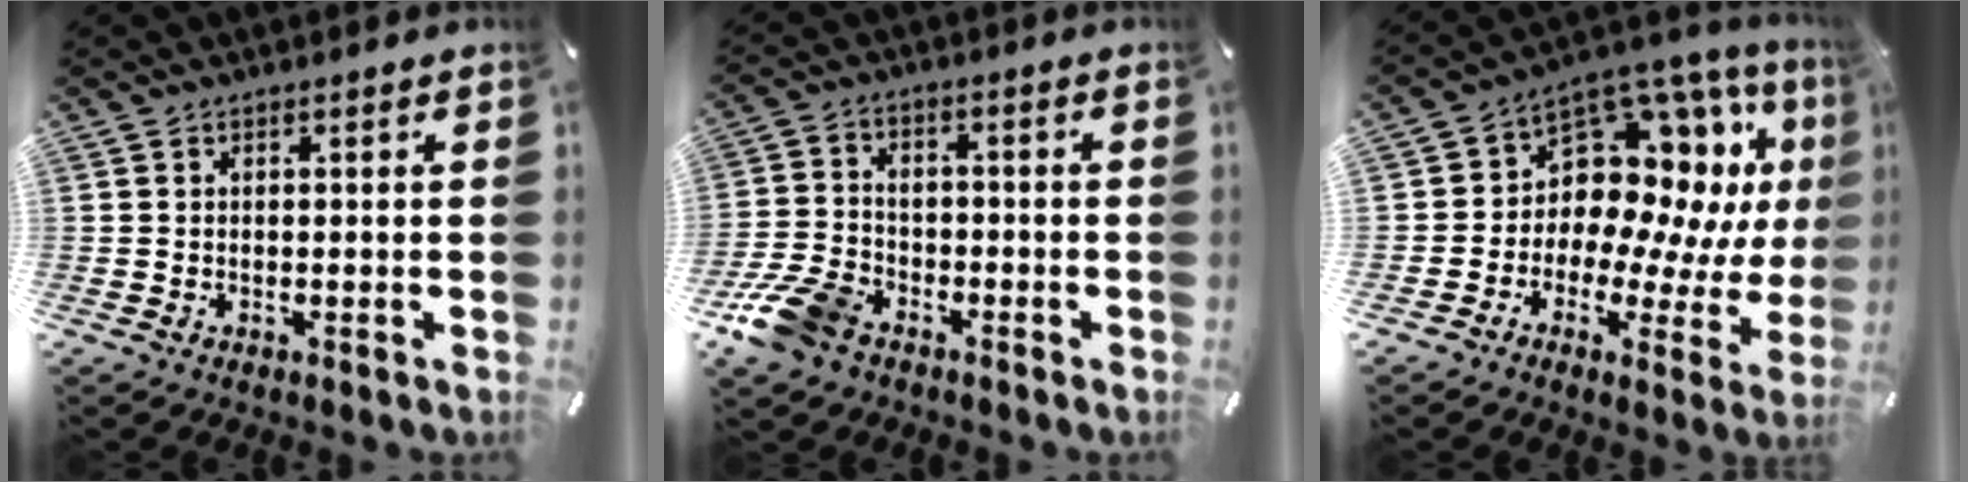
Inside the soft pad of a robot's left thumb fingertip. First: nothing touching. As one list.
[{"total": 10.1, "force": [-6.3, 6.4, 4.7], "torque": [-0.103, 0.034, -0.118]}, {"total": 12.7, "force": [5.2, 9.5, 6.5], "torque": [-0.104, -0.070, 0.093]}]